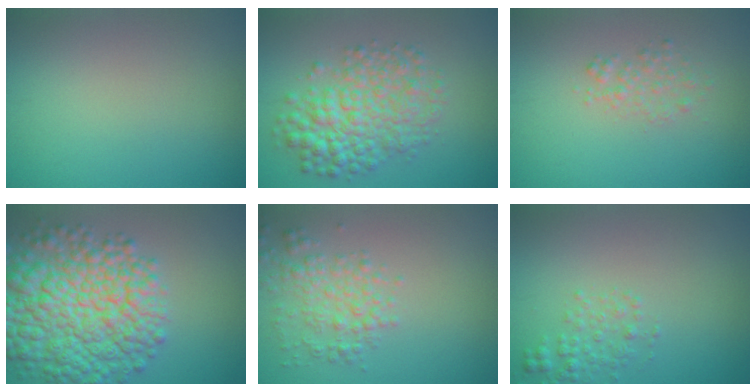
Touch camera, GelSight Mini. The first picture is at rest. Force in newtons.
{"total": 5.9, "press": 5.9, "slide": 0.1}
{"total": 1.6, "press": 1.6, "slide": 0.1}
{"total": 11.2, "press": 11.1, "slide": 0.4}
{"total": 3.0, "press": 3.0, "slide": 0.1}
{"total": 1.9, "press": 1.9, "slide": 0.1}